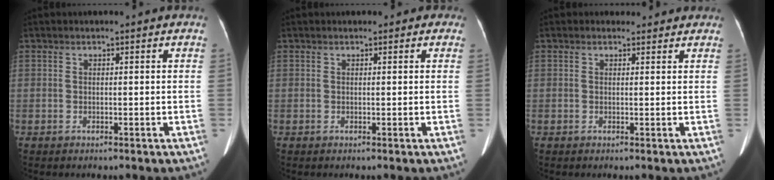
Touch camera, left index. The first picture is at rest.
{"total": 1.0, "force": [0.5, 0.8, 0.2], "torque": [0.004, 0.005, 0.000]}
{"total": 2.1, "force": [1.7, 1.1, 0.0], "torque": [0.004, 0.009, 0.014]}